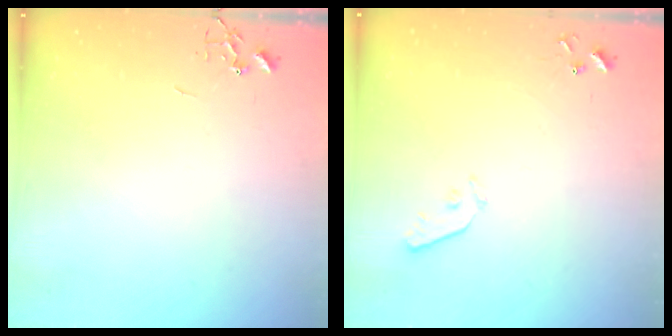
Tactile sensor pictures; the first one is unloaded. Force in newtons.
{"total": 4.9, "press": 4.9, "slide": 0.5}